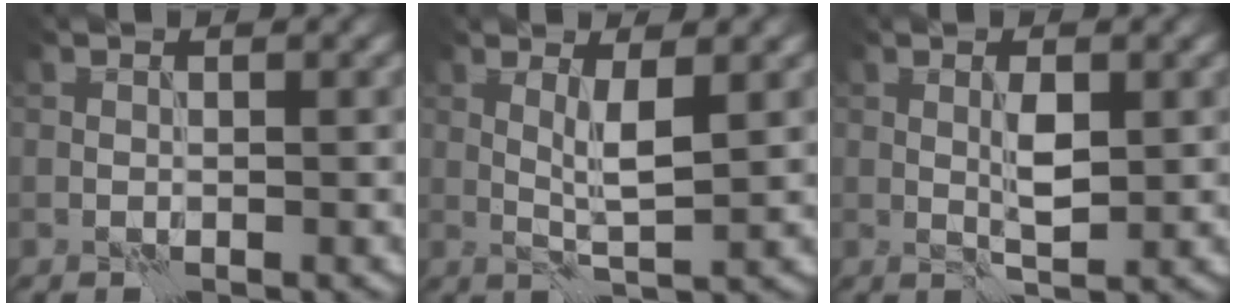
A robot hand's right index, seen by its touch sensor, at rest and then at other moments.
{"total": 2.7, "force": [1.1, 0.2, 2.5], "torque": [-0.047, -0.006, 0.022]}
{"total": 2.3, "force": [0.4, 0.6, 2.2], "torque": [-0.043, -0.001, 0.009]}